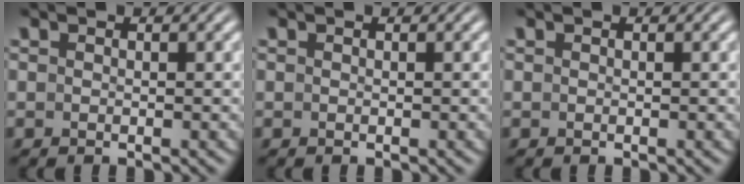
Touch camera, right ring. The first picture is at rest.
{"total": 0.0}
{"total": 0.0}